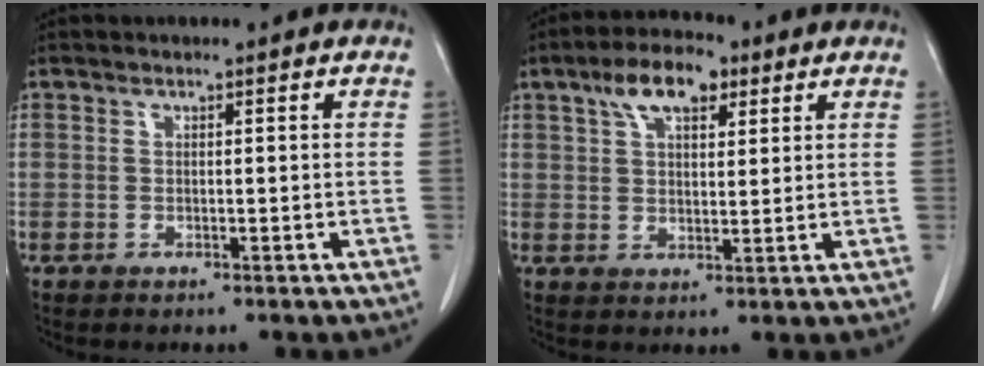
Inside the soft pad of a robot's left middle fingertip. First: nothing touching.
{"total": 7.7, "force": [4.3, 3.3, 5.4], "torque": [-0.101, 0.020, 0.074]}